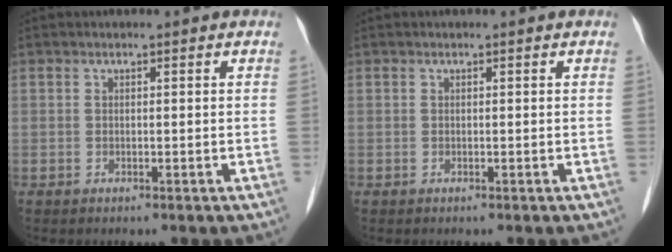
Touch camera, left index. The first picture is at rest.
{"total": 0.0}